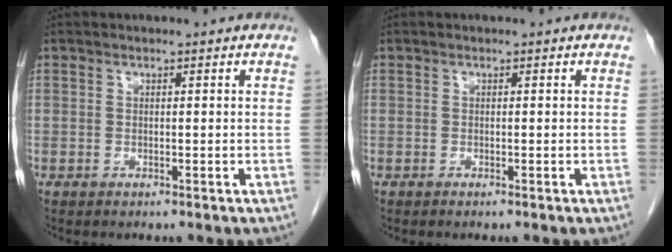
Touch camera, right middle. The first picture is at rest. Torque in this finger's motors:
{"motor_torque": [-0.01, 0.02, -0.03, -0.01]}